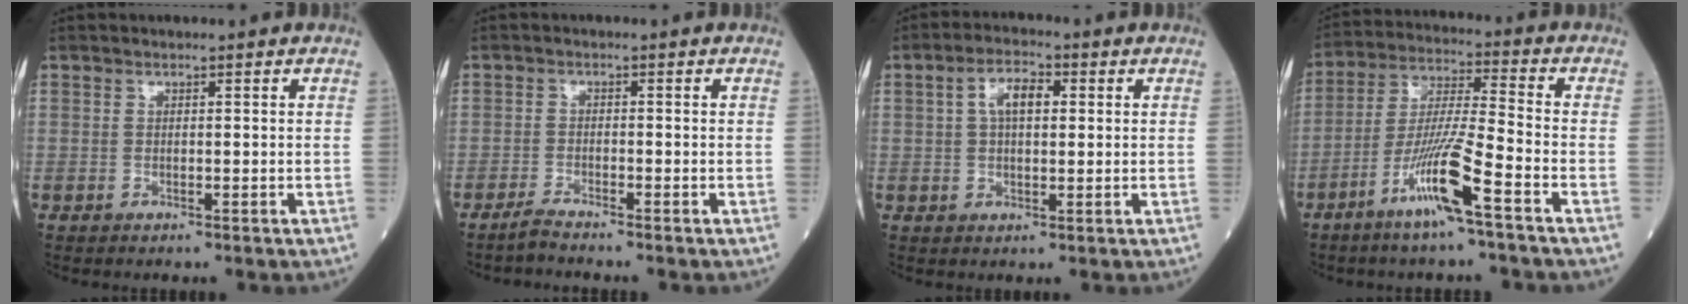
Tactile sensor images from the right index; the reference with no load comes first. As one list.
[{"total": 1.9, "force": [-1.8, -0.4, 0.5], "torque": [-0.019, -0.009, -0.038]}, {"total": 5.3, "force": [1.3, 2.3, 4.6], "torque": [-0.087, 0.015, 0.022]}, {"total": 10.9, "force": [-5.9, -0.7, 9.1], "torque": [-0.179, -0.011, -0.117]}]